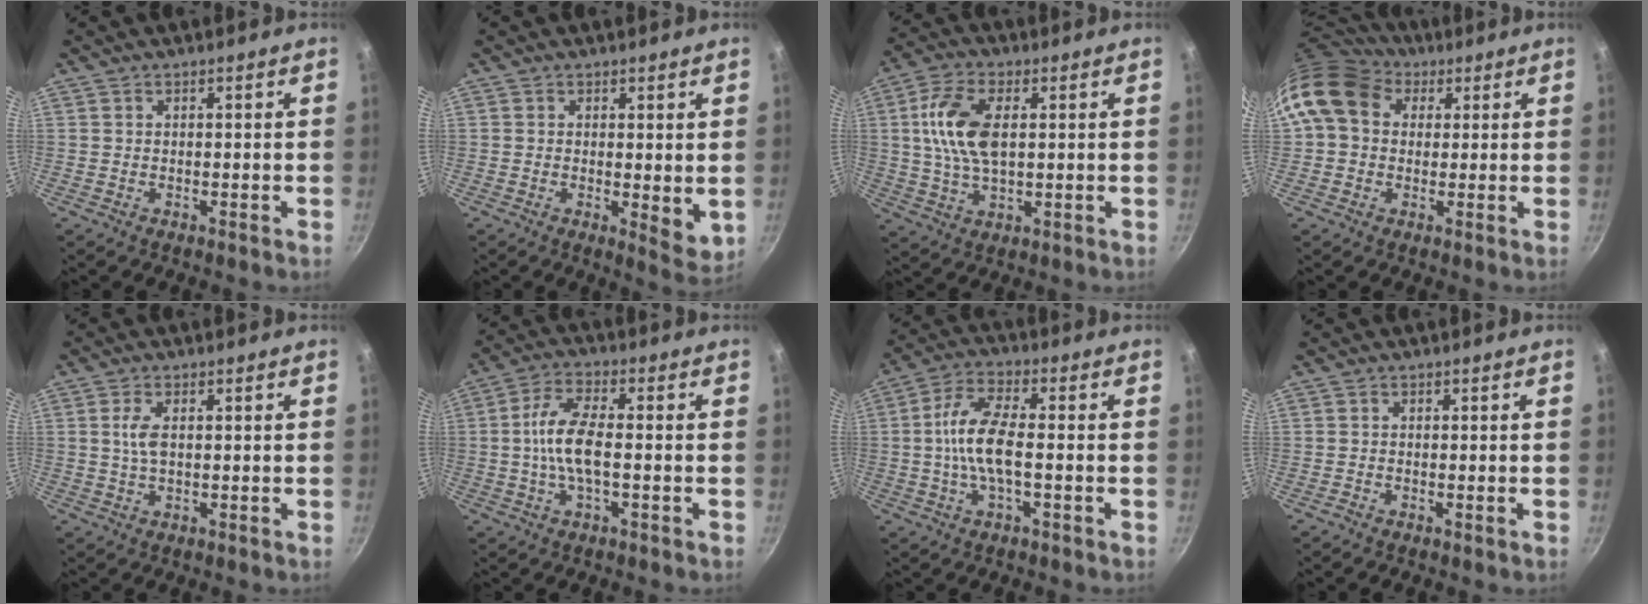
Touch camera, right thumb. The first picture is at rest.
{"total": 5.3, "force": [0.2, 2.1, 4.9], "torque": [-0.068, -0.021, 0.004]}
{"total": 11.7, "force": [1.9, 6.3, 9.8], "torque": [-0.183, 0.010, 0.032]}
{"total": 12.8, "force": [4.1, 10.1, 6.9], "torque": [-0.109, 0.018, 0.058]}
{"total": 3.5, "force": [0.5, 1.6, 3.1], "torque": [-0.064, 0.004, 0.008]}
{"total": 8.5, "force": [-0.8, 3.2, 7.8], "torque": [-0.158, 0.020, -0.024]}
{"total": 9.9, "force": [-1.0, 3.6, 9.1], "torque": [-0.186, 0.024, -0.032]}
{"total": 0.7, "force": [-0.5, 0.1, 0.5], "torque": [-0.023, 0.006, -0.013]}